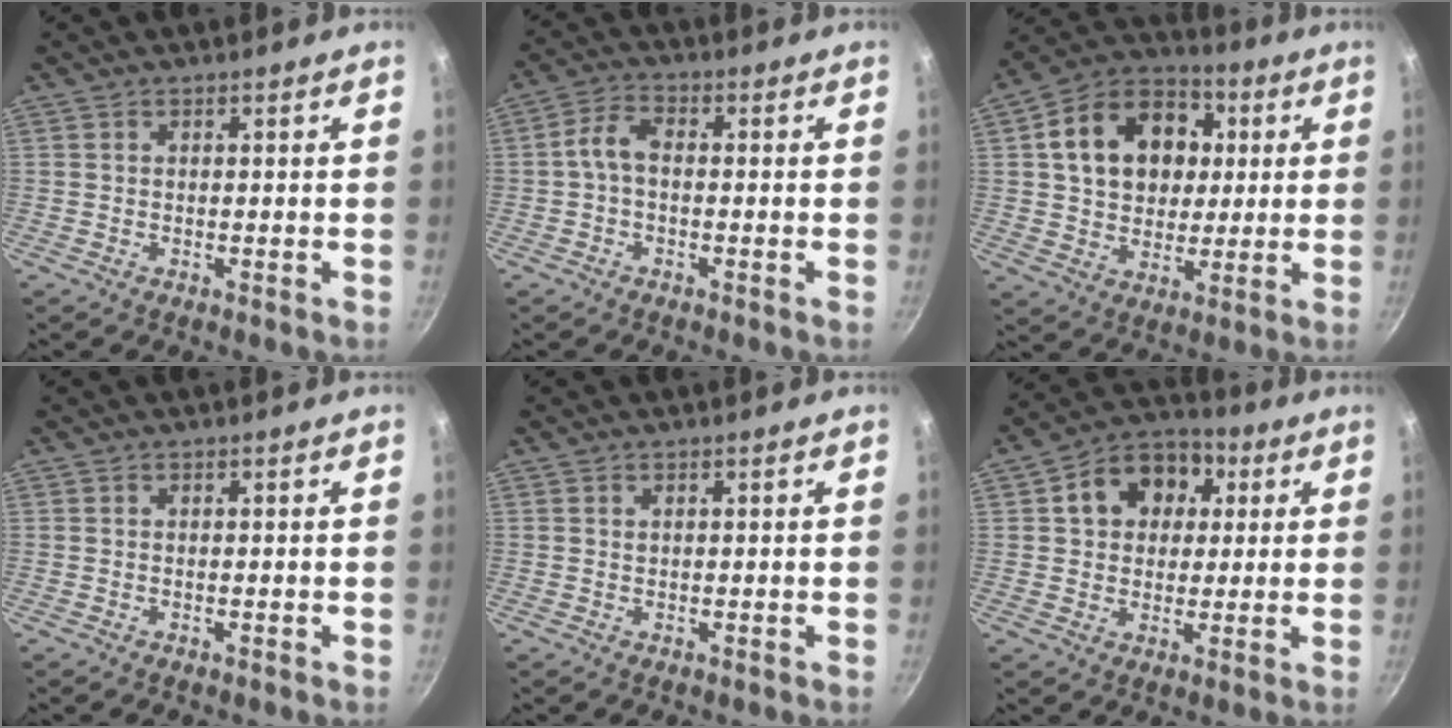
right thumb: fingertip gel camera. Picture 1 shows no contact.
{"total": 4.8, "force": [-0.5, 2.8, 3.9], "torque": [-0.076, 0.026, -0.017]}
{"total": 18.1, "force": [3.7, 13.9, 11.0], "torque": [-0.152, 0.021, 0.055]}
{"total": 0.0}
{"total": 0.0}
{"total": 12.3, "force": [3.4, 9.8, 6.7], "torque": [-0.073, 0.018, 0.038]}